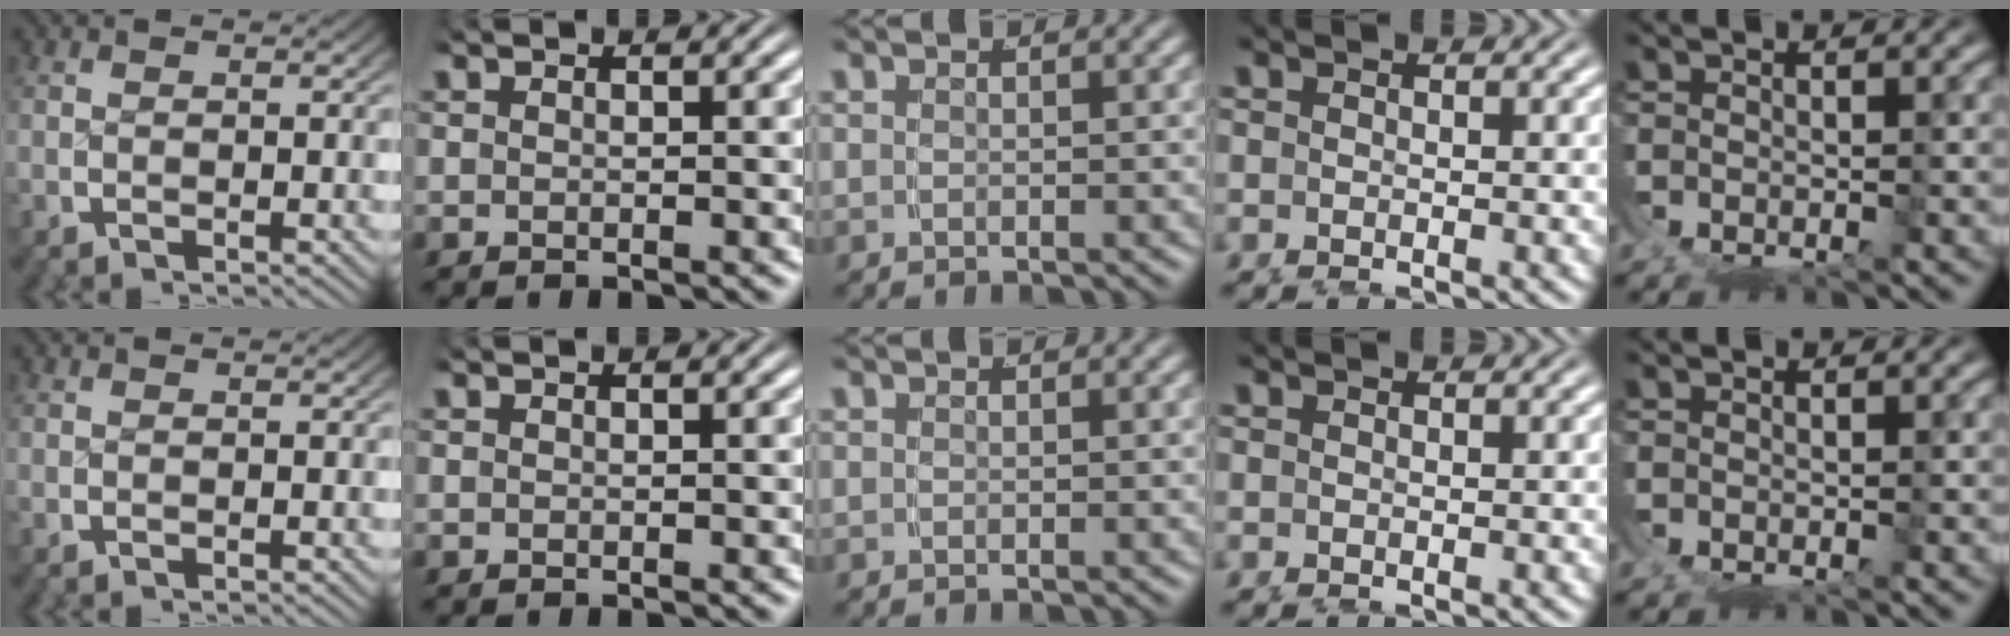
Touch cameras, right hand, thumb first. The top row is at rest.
{}